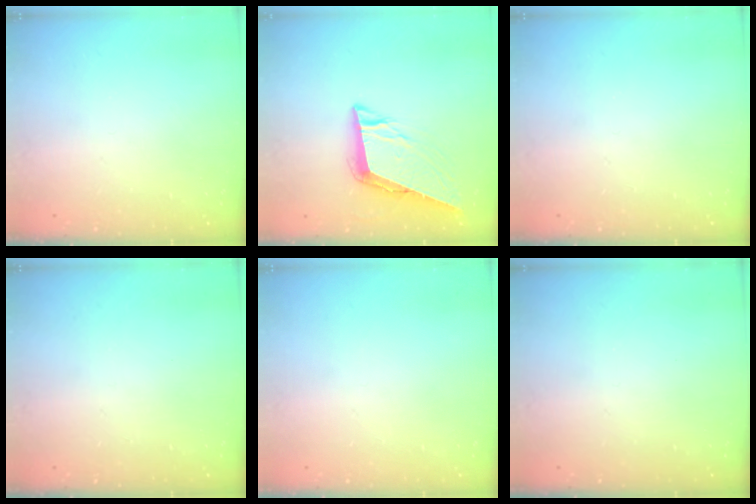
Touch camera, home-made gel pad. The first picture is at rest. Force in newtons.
{"total": 9.8, "press": 9.3, "slide": 3.0}
{"total": 0.0}
{"total": 0.0}
{"total": 0.0}
{"total": 0.0}